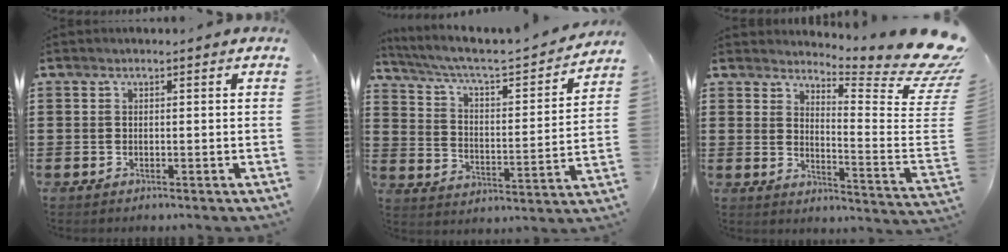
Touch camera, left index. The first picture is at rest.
{"total": 4.4, "force": [3.6, 0.7, 2.5], "torque": [-0.069, -0.034, 0.049]}
{"total": 7.6, "force": [6.7, 0.2, 3.6], "torque": [-0.067, -0.072, 0.113]}